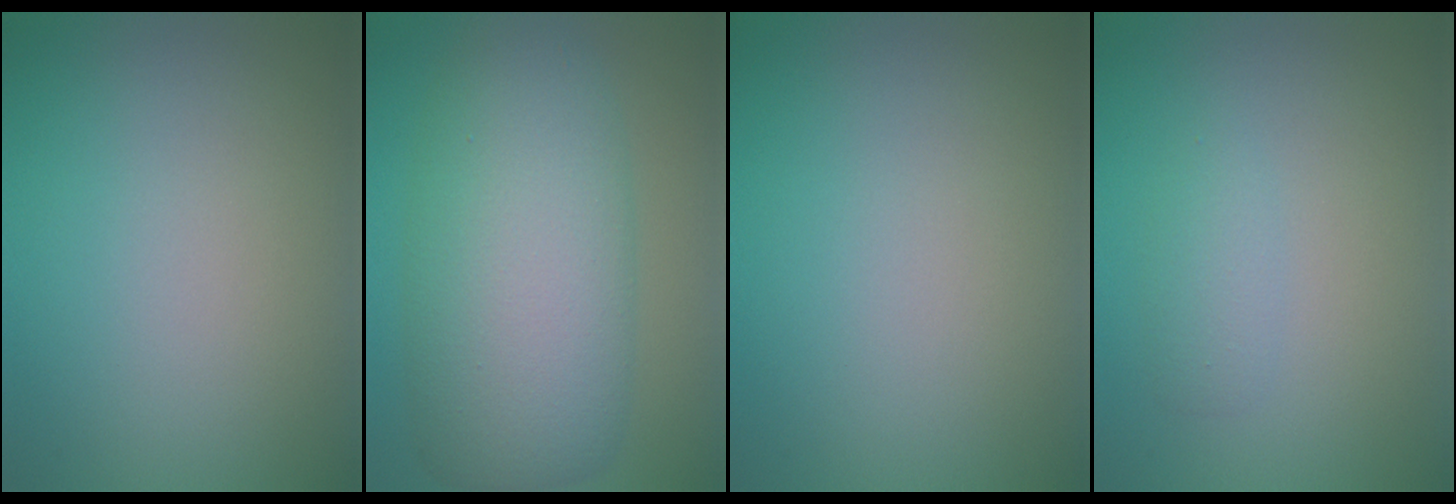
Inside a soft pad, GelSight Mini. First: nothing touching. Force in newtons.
{"total": 10.8, "press": 10.8, "slide": 0.2}
{"total": 0.0}
{"total": 1.5, "press": 1.4, "slide": 0.1}